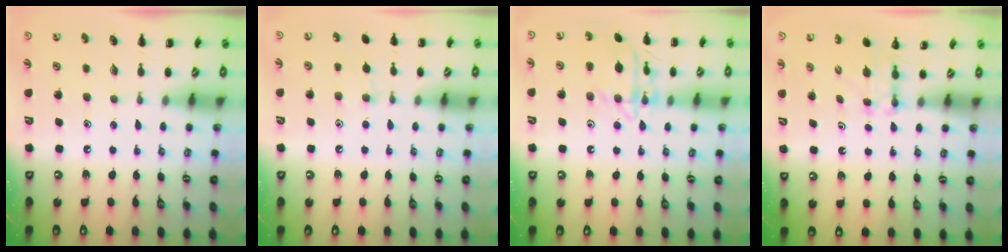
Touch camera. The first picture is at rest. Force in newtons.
{"total": 5.7, "press": 5.6, "slide": 1.4}
{"total": 13.7, "press": 13.7, "slide": 0.4}
{"total": 2.7, "press": 2.5, "slide": 1.1}